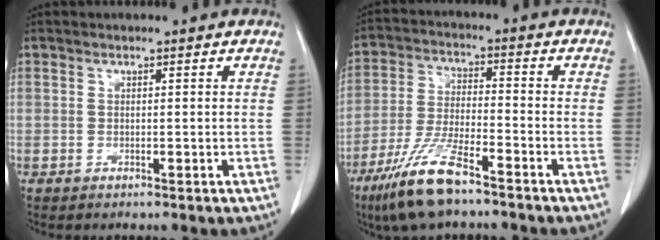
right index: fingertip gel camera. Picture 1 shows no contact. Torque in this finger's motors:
{"motor_torque": [0.46, -0.41, 0.27, 0.16]}